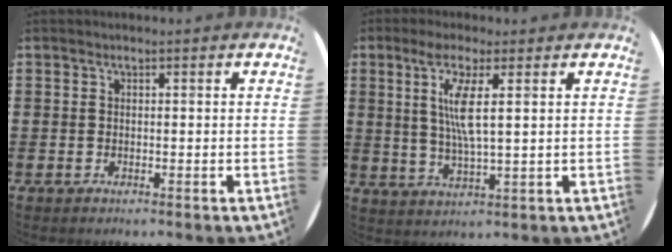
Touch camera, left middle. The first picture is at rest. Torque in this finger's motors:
{"motor_torque": [2.09, 0.04, 0.95, 0.13]}